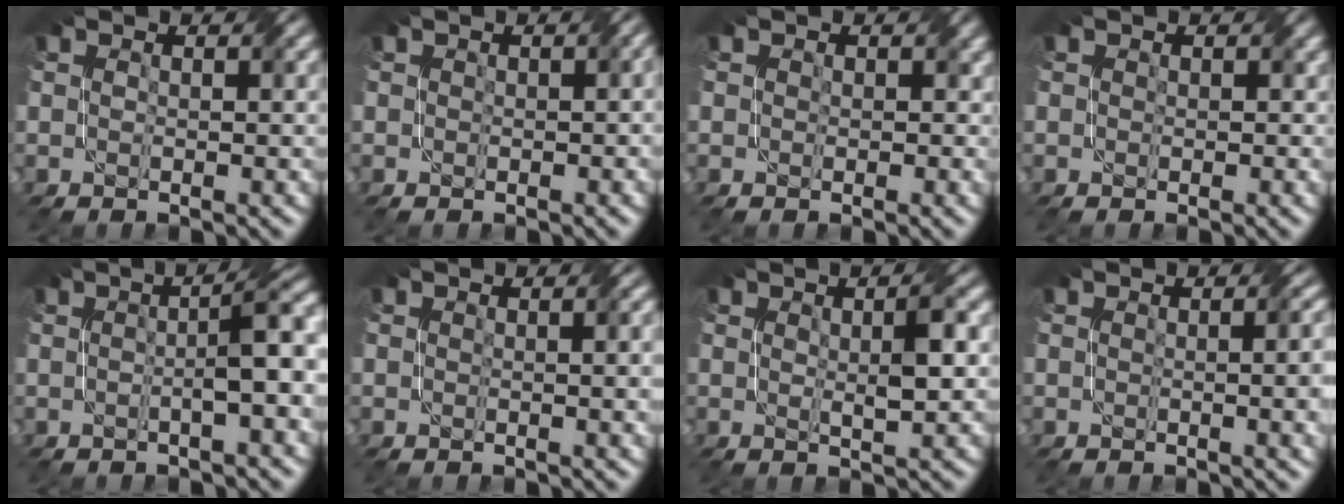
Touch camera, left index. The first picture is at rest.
{"total": 1.1, "force": [0.3, 0.7, 0.8], "torque": [-0.009, 0.003, 0.005]}
{"total": 1.7, "force": [0.6, 1.4, 0.7], "torque": [-0.007, 0.001, -0.001]}
{"total": 1.1, "force": [0.4, 0.9, 0.5], "torque": [-0.004, -0.001, 0.001]}
{"total": 4.9, "force": [0.2, 0.8, 4.8], "torque": [-0.065, 0.017, -0.001]}
{"total": 2.2, "force": [0.5, 0.7, 2.0], "torque": [-0.020, 0.005, 0.007]}
{"total": 2.9, "force": [0.7, 0.4, 2.8], "torque": [-0.043, 0.000, 0.013]}
{"total": 4.4, "force": [0.3, 1.8, 4.0], "torque": [-0.024, 0.011, 0.008]}